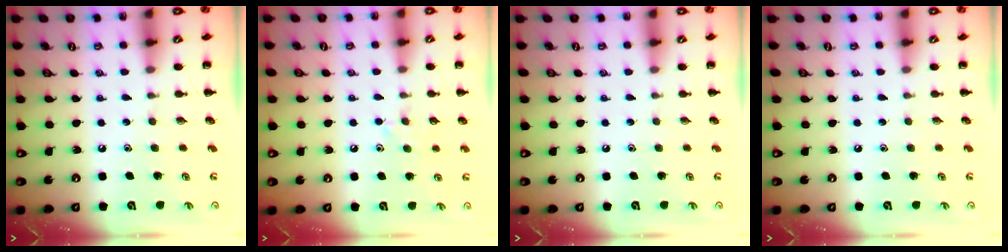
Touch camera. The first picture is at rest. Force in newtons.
{"total": 6.1, "press": 5.9, "slide": 1.4}
{"total": 0.0}
{"total": 0.0}